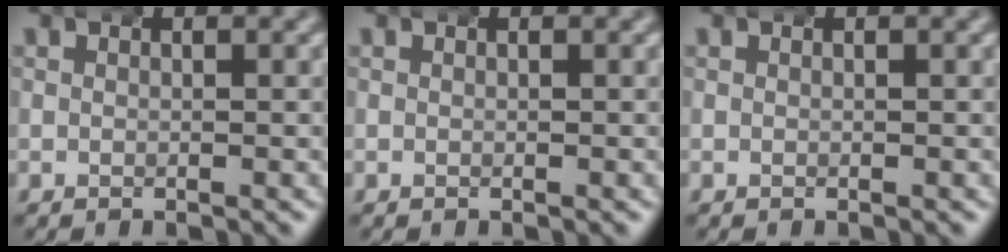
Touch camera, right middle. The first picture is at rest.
{"total": 0.0}
{"total": 0.0}